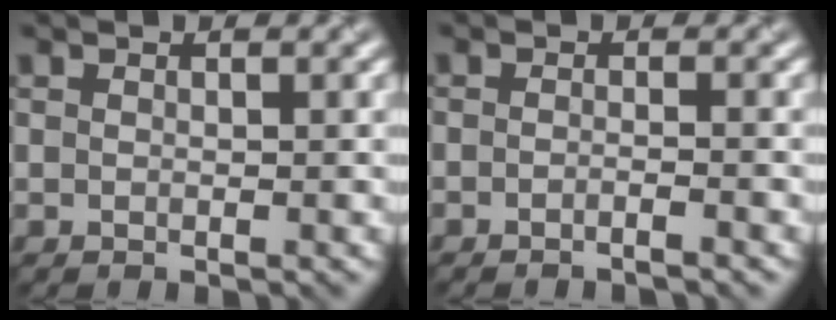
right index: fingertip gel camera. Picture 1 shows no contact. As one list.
[{"total": 1.4, "force": [-1.4, 0.1, 0.4], "torque": [0.001, -0.003, -0.029]}]